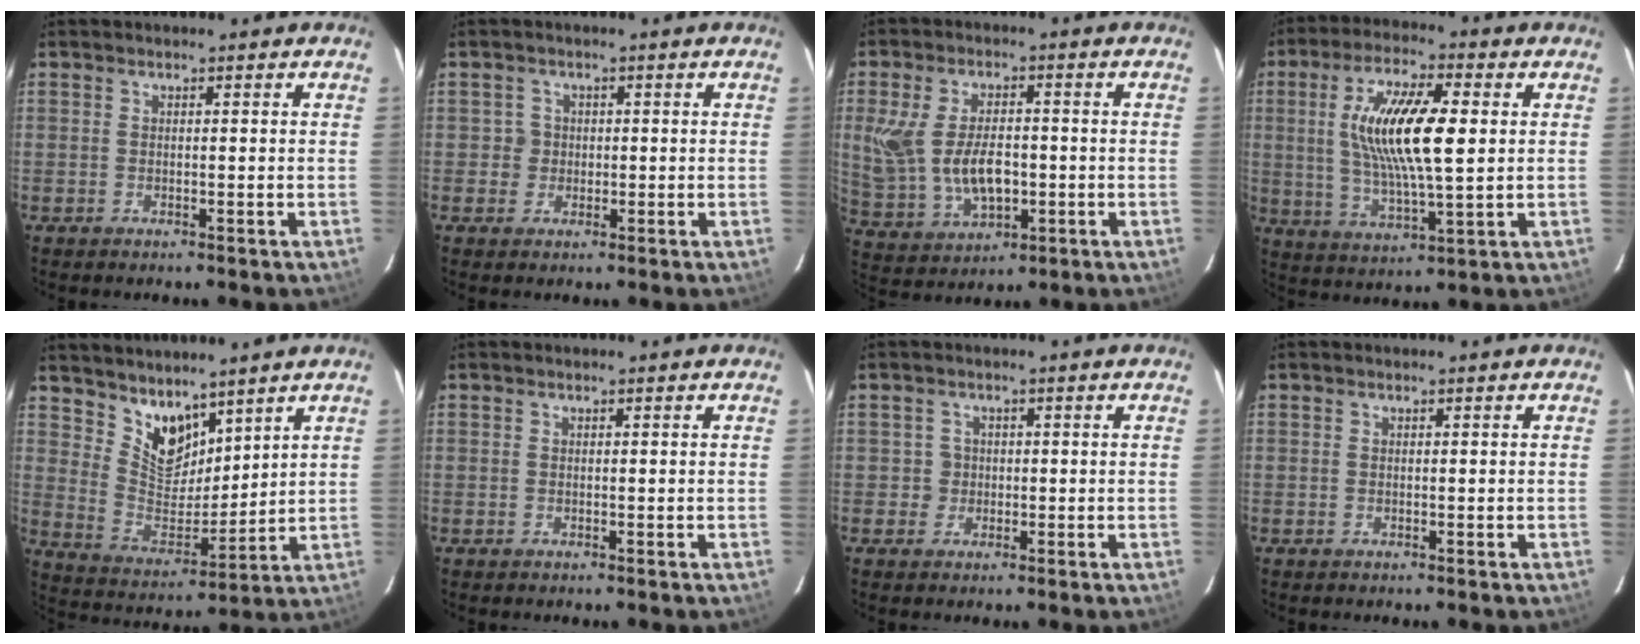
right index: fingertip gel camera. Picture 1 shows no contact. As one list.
[{"total": 2.5, "force": [-0.1, 2.5, 0.0], "torque": [0.007, 0.012, 0.000]}, {"total": 13.0, "force": [-0.6, 7.4, 10.6], "torque": [-0.225, -0.005, 0.010]}, {"total": 15.0, "force": [2.2, 4.3, 14.1], "torque": [-0.268, 0.005, 0.044]}, {"total": 10.0, "force": [7.6, 5.2, 3.9], "torque": [-0.068, -0.001, 0.156]}, {"total": 0.0}, {"total": 2.2, "force": [-0.2, 2.2, -0.1], "torque": [0.008, 0.011, -0.001]}, {"total": 0.0}]